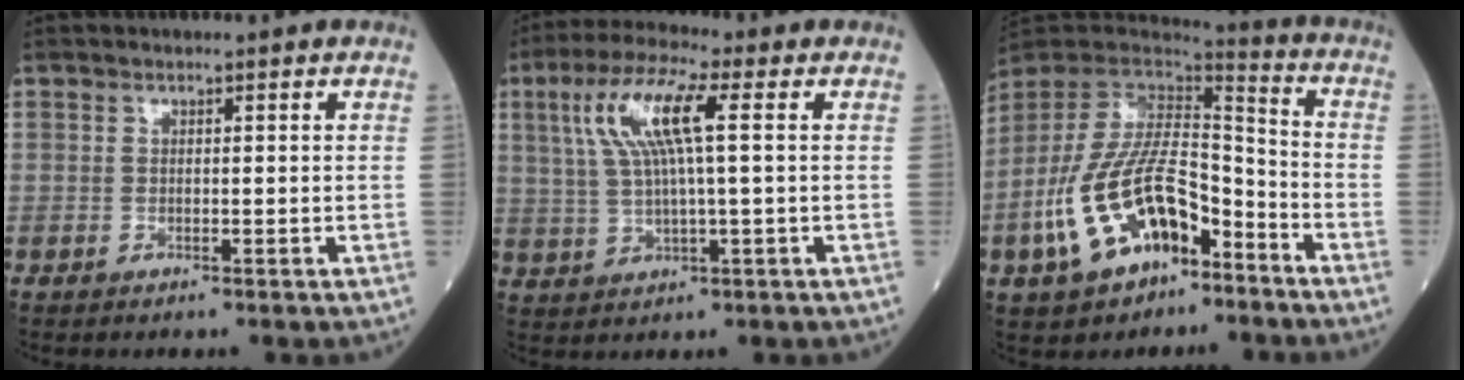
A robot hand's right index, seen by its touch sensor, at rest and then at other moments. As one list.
[{"total": 9.9, "force": [2.7, 1.3, 9.5], "torque": [-0.201, 0.018, 0.050]}, {"total": 17.2, "force": [-8.1, 8.0, 12.9], "torque": [-0.266, 0.014, -0.145]}]